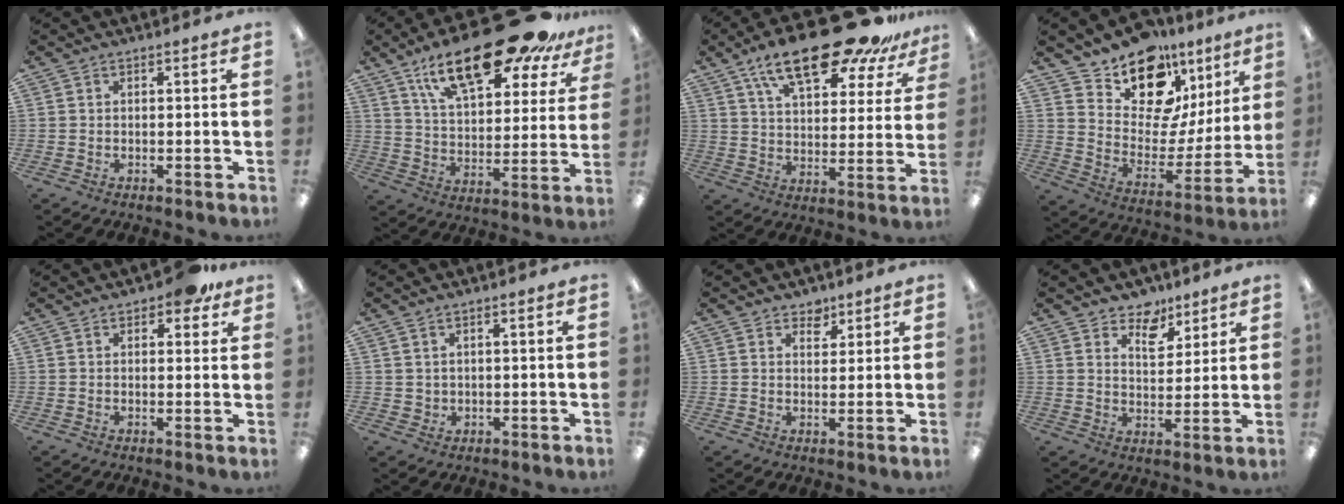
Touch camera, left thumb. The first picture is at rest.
{"total": 23.9, "force": [16.9, 8.4, 14.6], "torque": [-0.238, -0.094, 0.284]}
{"total": 20.8, "force": [14.9, 7.1, 12.6], "torque": [-0.210, -0.081, 0.252]}
{"total": 16.5, "force": [12.7, 8.6, 6.0], "torque": [-0.110, -0.105, 0.230]}
{"total": 4.9, "force": [3.2, 2.5, 2.9], "torque": [-0.030, -0.005, 0.053]}
{"total": 1.8, "force": [1.1, 1.4, 0.1], "torque": [-0.004, 0.002, 0.019]}
{"total": 3.6, "force": [2.8, 2.1, 0.5], "torque": [0.006, -0.016, 0.049]}
{"total": 7.4, "force": [5.7, 4.2, 2.3], "torque": [-0.029, -0.034, 0.100]}